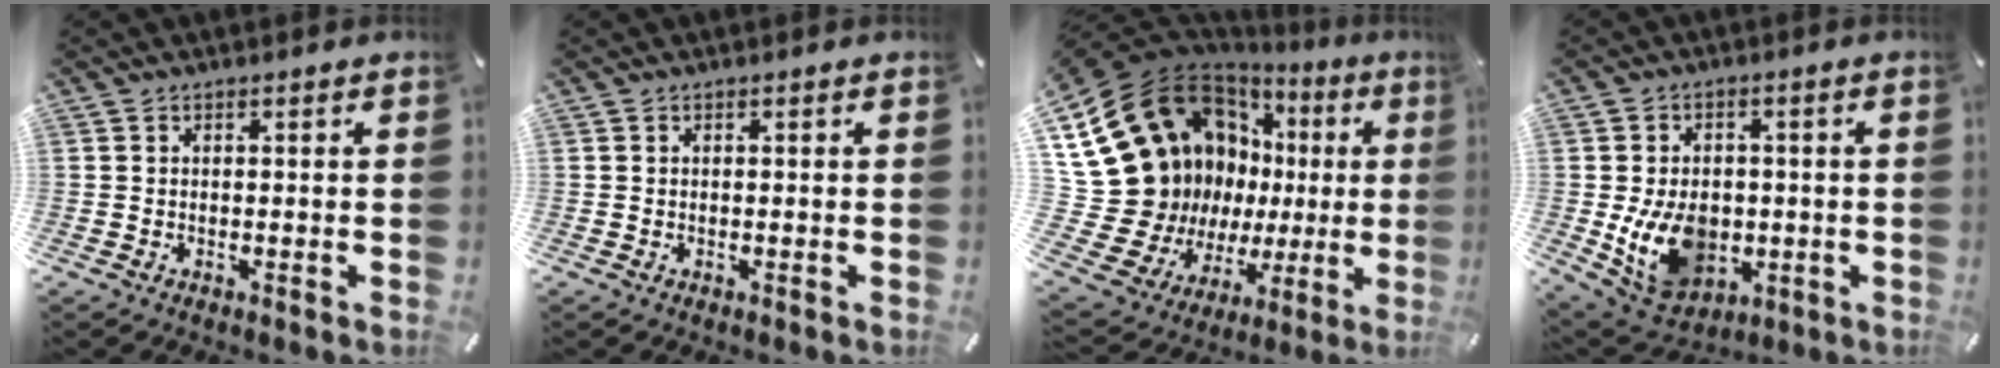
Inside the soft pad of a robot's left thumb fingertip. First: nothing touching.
{"total": 0.0}
{"total": 25.7, "force": [6.1, 19.6, 15.5], "torque": [-0.245, -0.083, 0.170]}
{"total": 13.3, "force": [-2.2, 10.1, 8.3], "torque": [-0.160, 0.004, -0.032]}